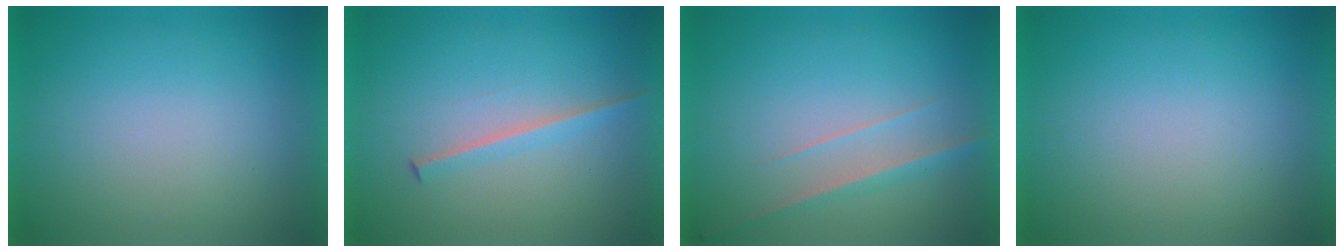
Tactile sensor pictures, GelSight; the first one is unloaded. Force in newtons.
{"total": 1.8}
{"total": 2.9}
{"total": 0.0}